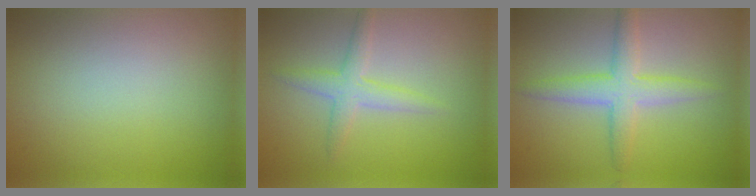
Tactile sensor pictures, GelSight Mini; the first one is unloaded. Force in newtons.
{"total": 2.4, "press": 2.4, "slide": 0.0}
{"total": 3.8, "press": 3.8, "slide": 0.1}